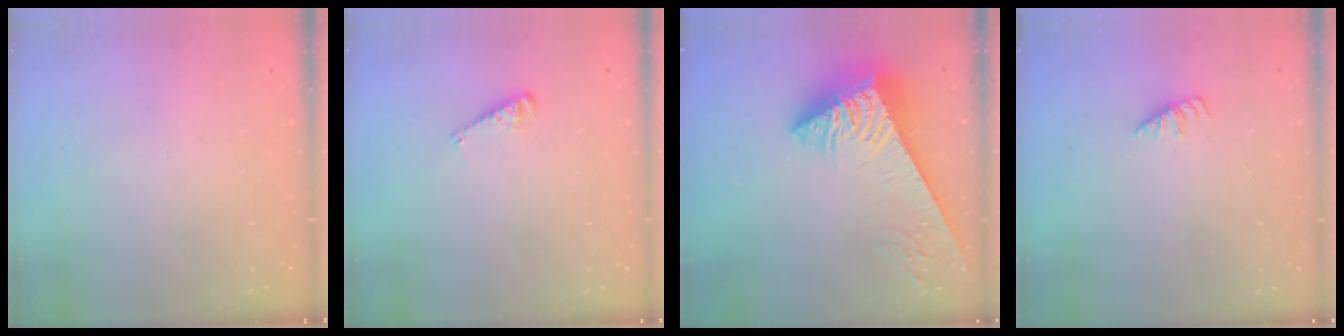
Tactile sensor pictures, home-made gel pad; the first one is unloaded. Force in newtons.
{"total": 4.8, "press": 4.7, "slide": 0.6}
{"total": 7.8, "press": 7.7, "slide": 1.0}
{"total": 1.4, "press": 1.3, "slide": 0.3}